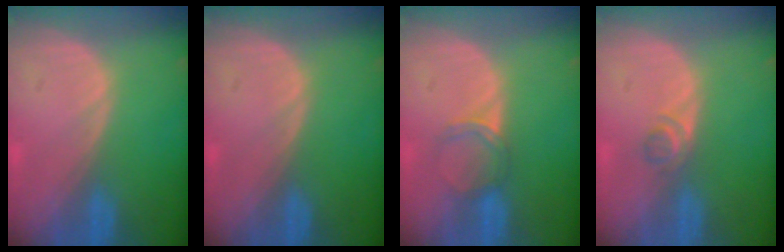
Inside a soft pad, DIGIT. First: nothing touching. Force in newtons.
{"total": 0.0}
{"total": 3.1, "press": 2.7, "slide": 1.5}
{"total": 1.9, "press": 1.7, "slide": 0.8}